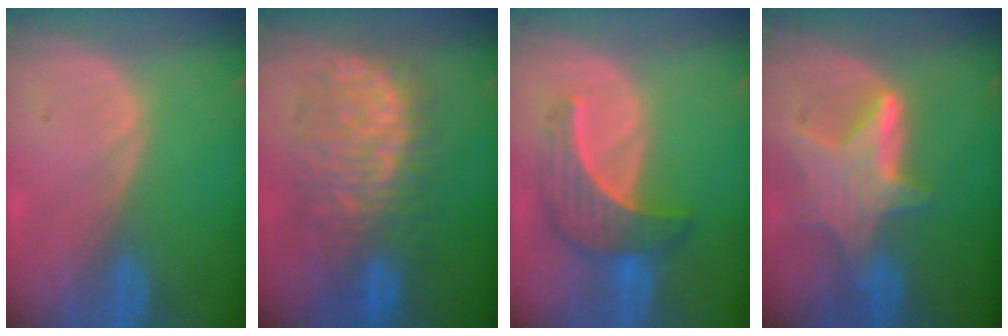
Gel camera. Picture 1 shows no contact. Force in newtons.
{"total": 10.5, "press": 10.4, "slide": 1.2}
{"total": 6.9, "press": 6.8, "slide": 1.0}
{"total": 6.8, "press": 6.6, "slide": 1.7}